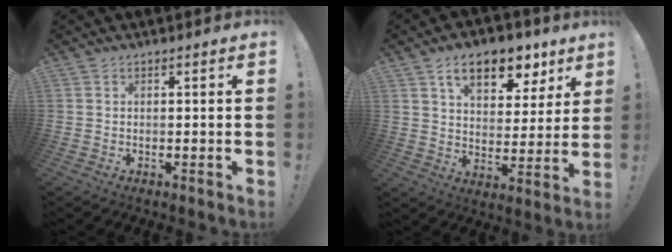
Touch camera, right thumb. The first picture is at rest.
{"total": 14.1, "force": [8.2, 7.7, 8.5], "torque": [-0.127, -0.040, 0.143]}